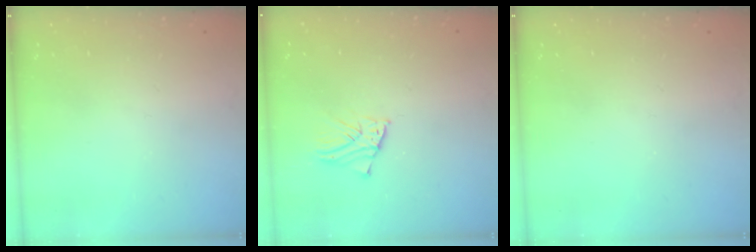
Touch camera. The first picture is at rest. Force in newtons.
{"total": 2.7, "press": 2.7, "slide": 0.2}
{"total": 0.0}